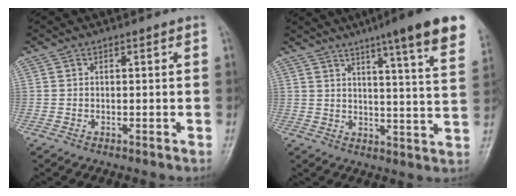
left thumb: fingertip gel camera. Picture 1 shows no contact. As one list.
[{"total": 18.0, "force": [12.0, 1.4, 13.4], "torque": [-0.164, -0.043, 0.143]}]